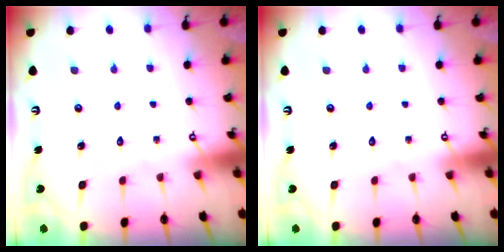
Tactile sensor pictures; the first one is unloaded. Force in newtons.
{"total": 0.0}